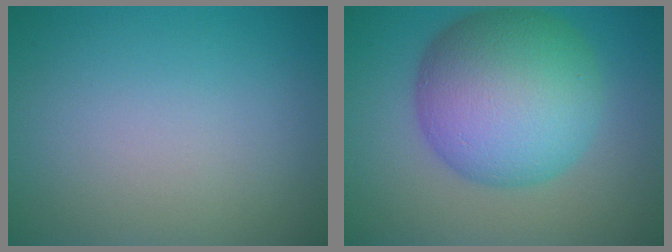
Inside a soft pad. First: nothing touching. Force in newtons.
{"total": 11.6, "press": 11.6, "slide": 0.3}